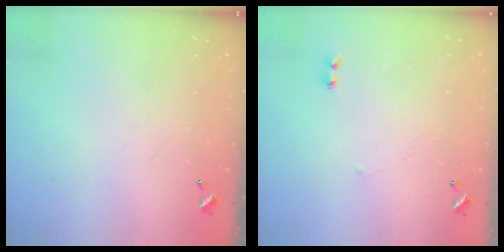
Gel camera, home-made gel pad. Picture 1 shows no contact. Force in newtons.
{"total": 2.9, "press": 2.9, "slide": 0.4}